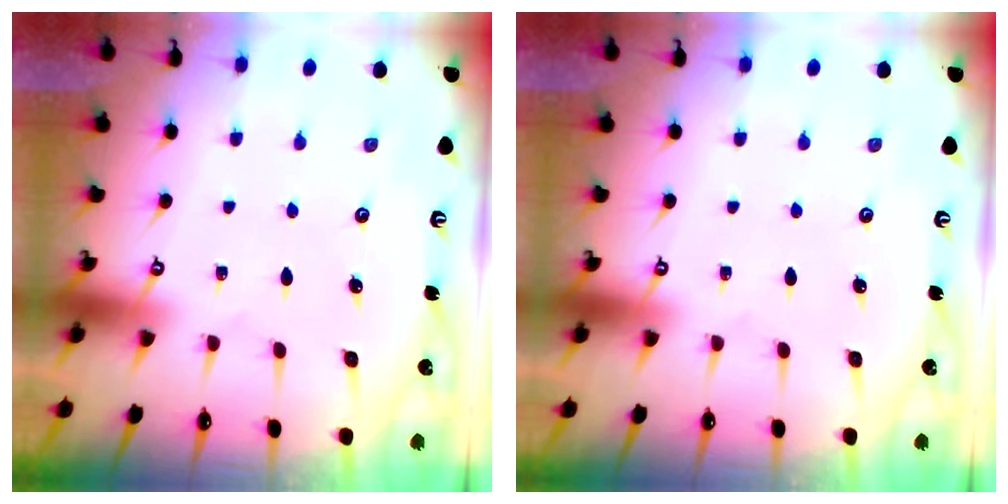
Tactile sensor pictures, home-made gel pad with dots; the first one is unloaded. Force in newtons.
{"total": 0.0}